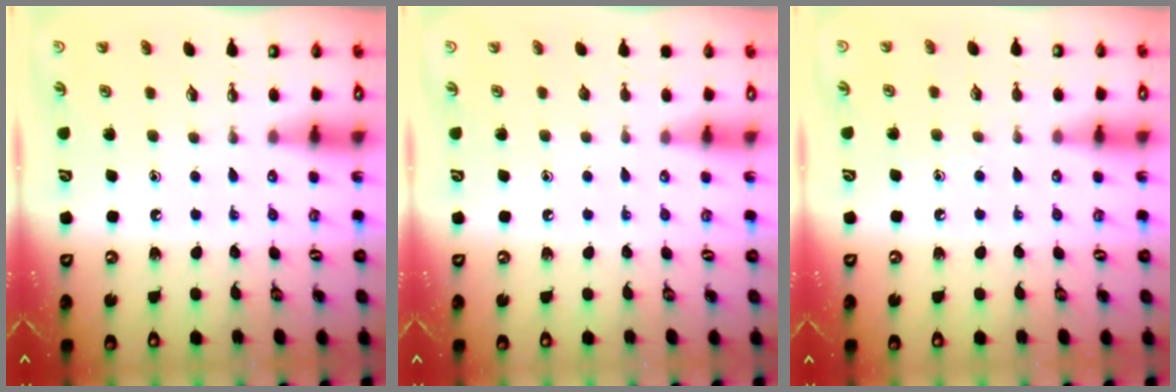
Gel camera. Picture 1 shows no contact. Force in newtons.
{"total": 0.0}
{"total": 4.6, "press": 4.6, "slide": 0.5}